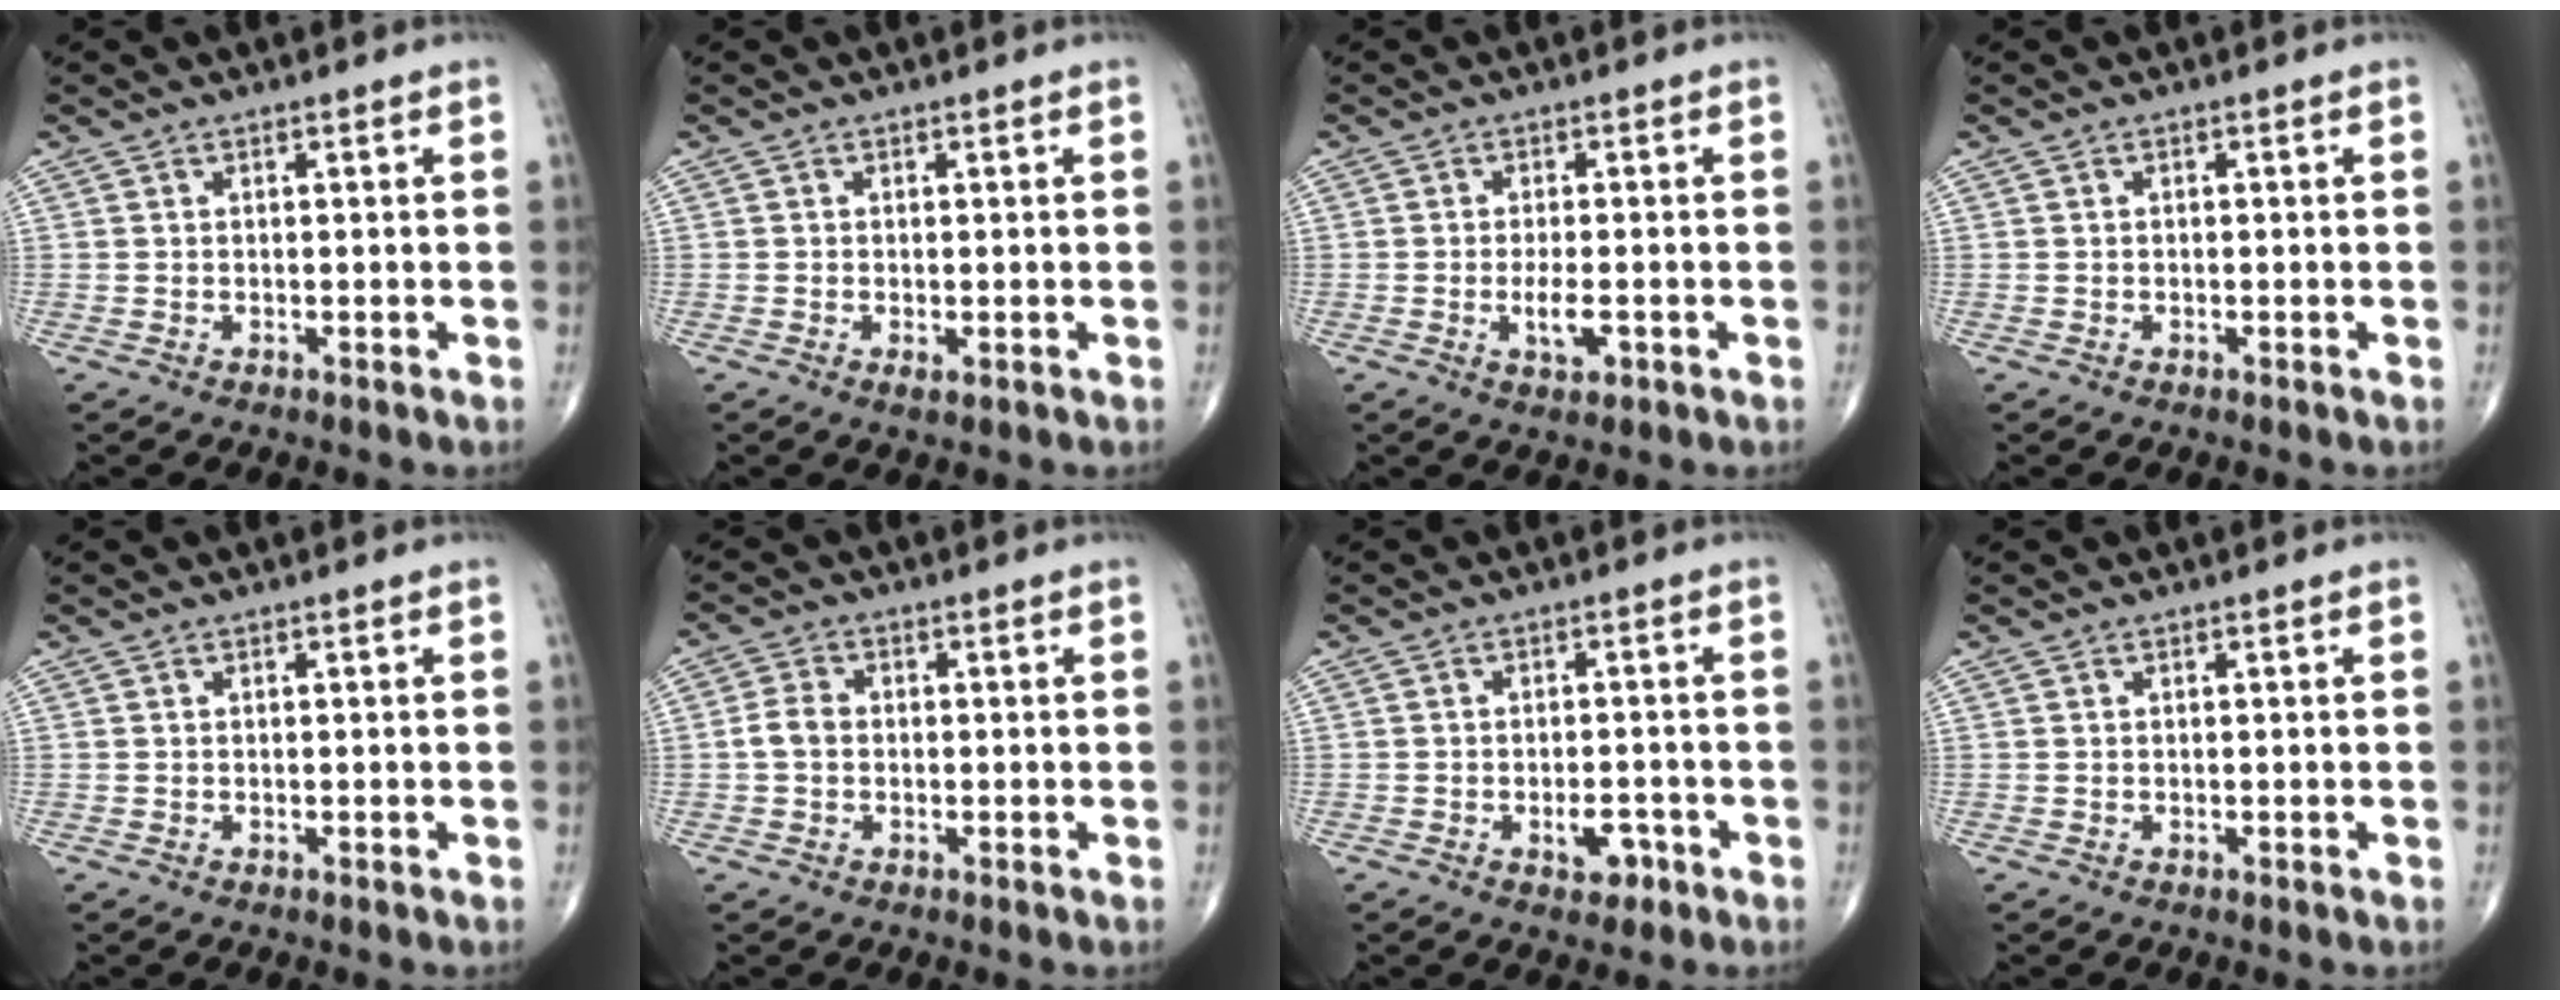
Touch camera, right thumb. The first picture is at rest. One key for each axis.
{"total": 1.2, "fx": -0.3, "fy": 0.5, "fz": 1.0, "tx": -0.021, "ty": -0.004, "tz": -0.007}
{"total": 4.0, "fx": -1.1, "fy": 1.5, "fz": 3.5, "tx": -0.062, "ty": -0.003, "tz": -0.019}
{"total": 0.0}
{"total": 0.0}
{"total": 3.4, "fx": -0.4, "fy": 2.6, "fz": 2.2, "tx": -0.041, "ty": 0.010, "tz": -0.014}
{"total": 3.9, "fx": -1.8, "fy": 2.2, "fz": 2.6, "tx": -0.025, "ty": 0.011, "tz": -0.024}
{"total": 0.0}